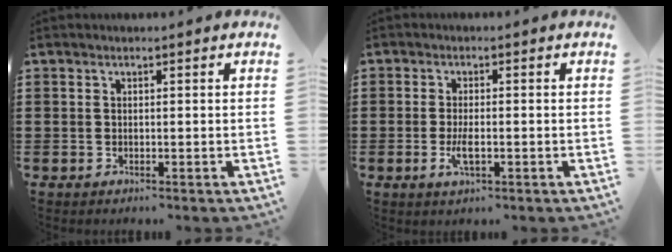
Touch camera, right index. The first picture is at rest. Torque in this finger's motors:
{"motor_torque": [1.46, 0.68, 0.21, 0.04]}